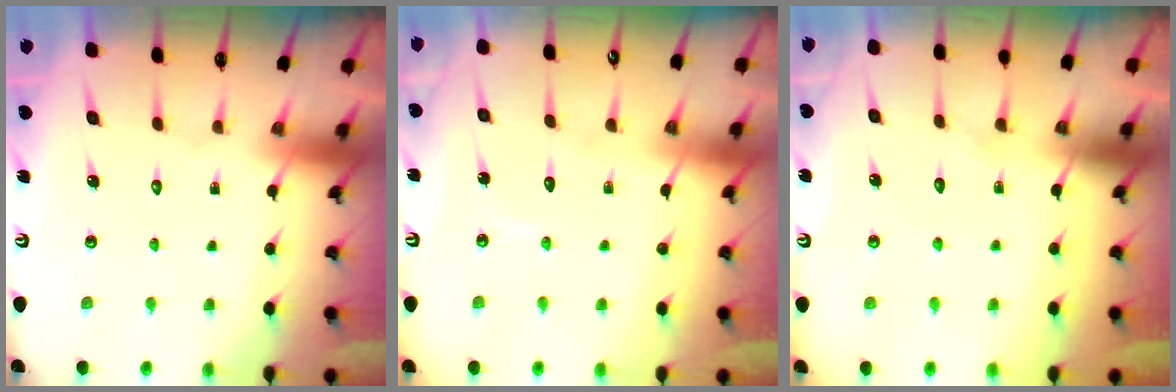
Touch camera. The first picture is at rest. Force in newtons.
{"total": 5.0, "press": 5.0, "slide": 0.1}
{"total": 4.9, "press": 4.8, "slide": 0.6}